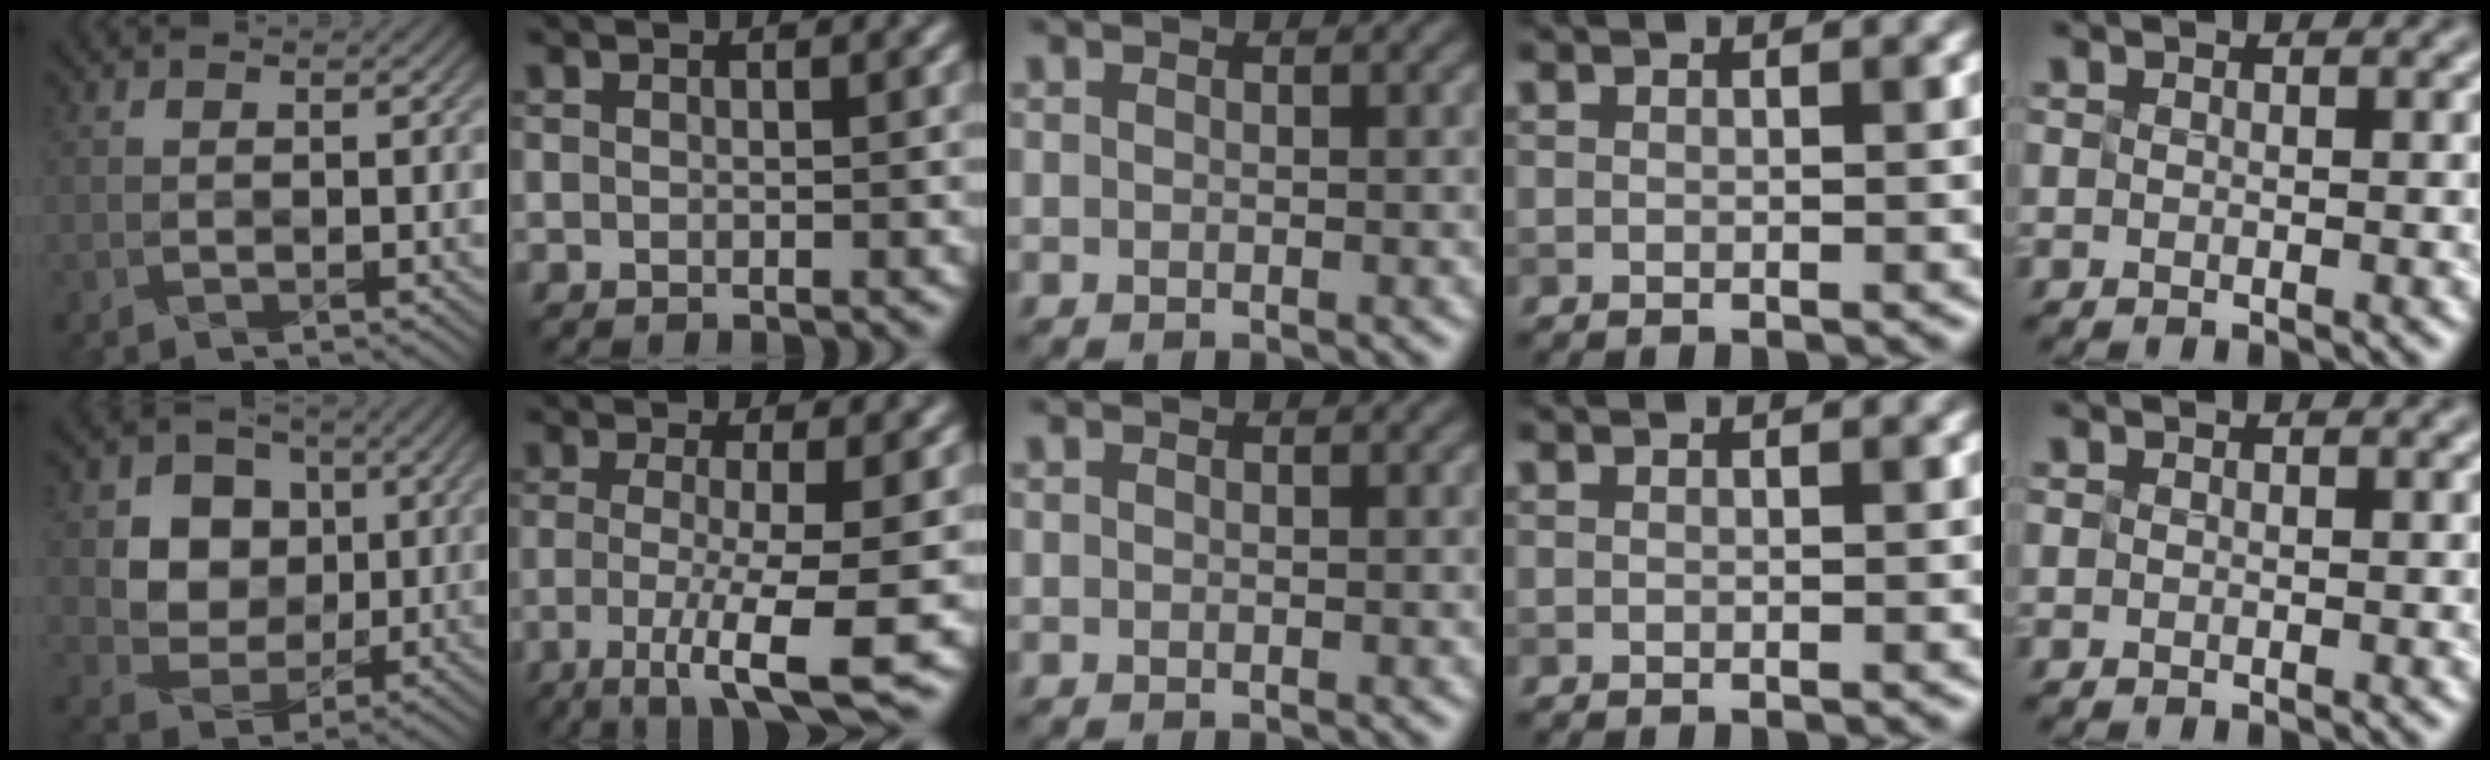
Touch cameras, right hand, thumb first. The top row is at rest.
{"thumb": {"total": 7.9, "force": [2.4, 6.9, 2.9], "torque": [-0.088, -0.003, 0.055]}, "index": {"total": 6.9, "force": [-2.3, 1.3, 6.4], "torque": [-0.110, -0.009, -0.036]}}